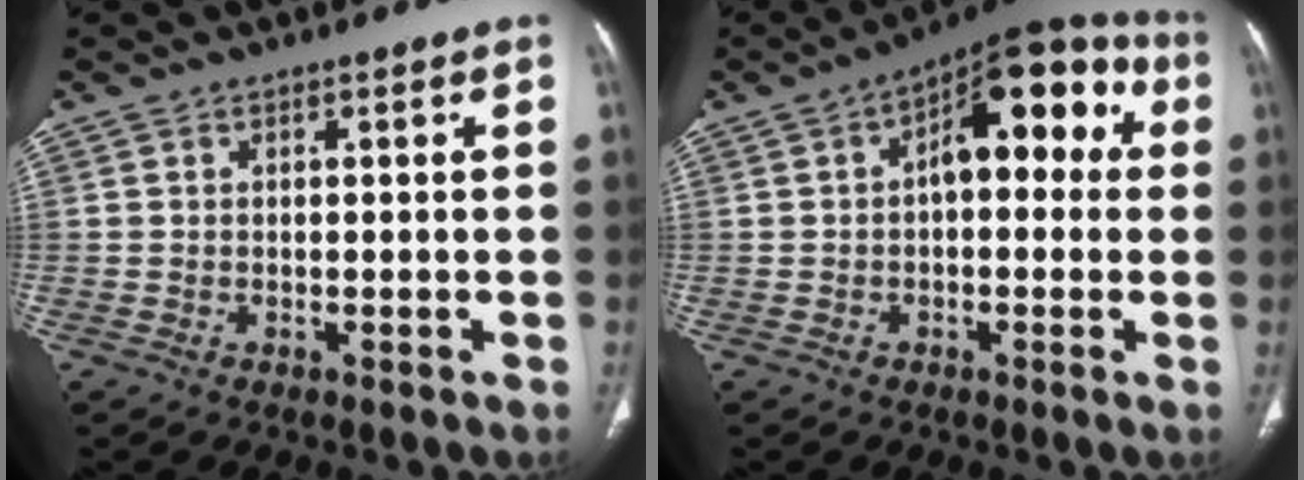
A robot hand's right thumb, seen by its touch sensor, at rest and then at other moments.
{"total": 15.1, "force": [2.9, 7.5, 12.8], "torque": [-0.137, 0.041, 0.034]}